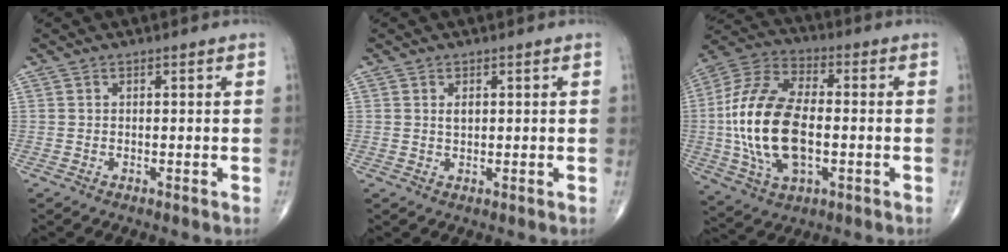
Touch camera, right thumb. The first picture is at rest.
{"total": 1.6, "force": [0.4, 1.0, 1.2], "torque": [-0.016, -0.002, 0.008]}
{"total": 20.9, "force": [-1.7, 11.1, 17.6], "torque": [-0.363, 0.014, -0.030]}